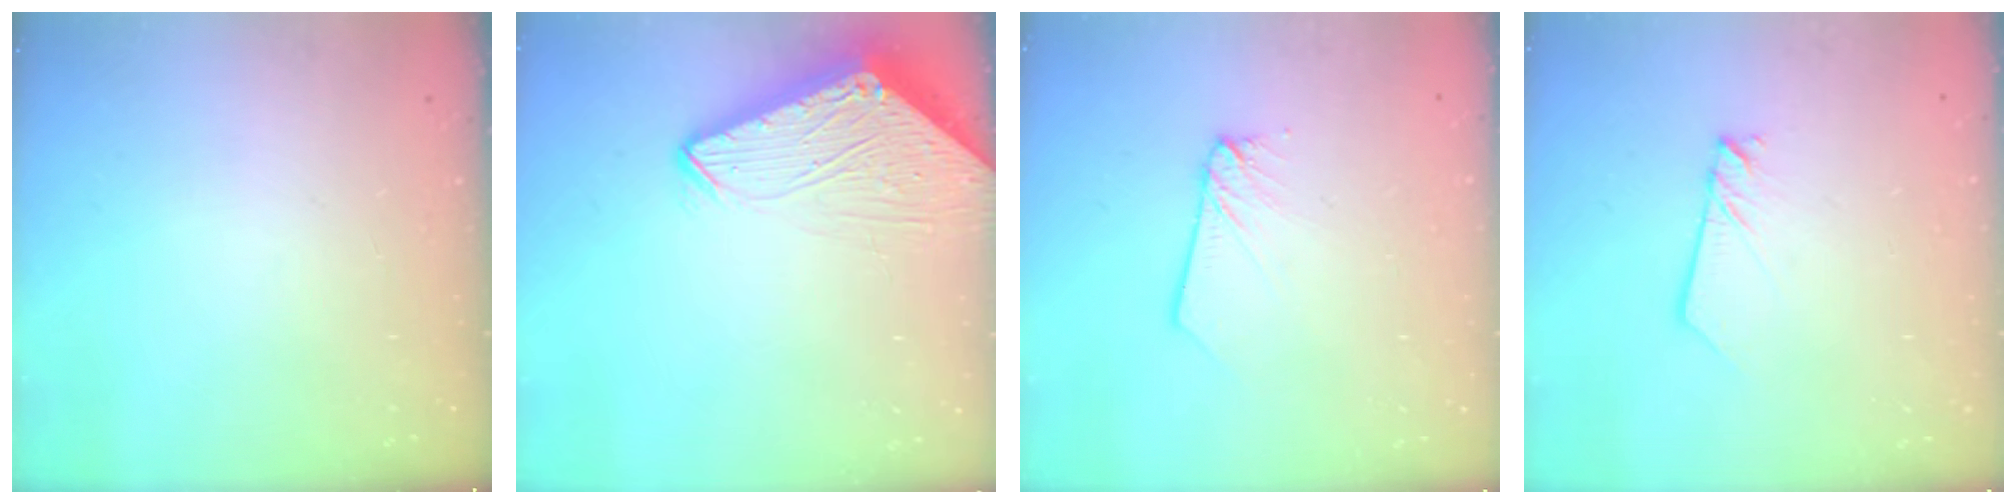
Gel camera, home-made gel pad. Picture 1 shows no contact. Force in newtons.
{"total": 6.0, "press": 6.0, "slide": 0.5}
{"total": 2.2, "press": 2.2, "slide": 0.2}
{"total": 2.4, "press": 2.4, "slide": 0.1}